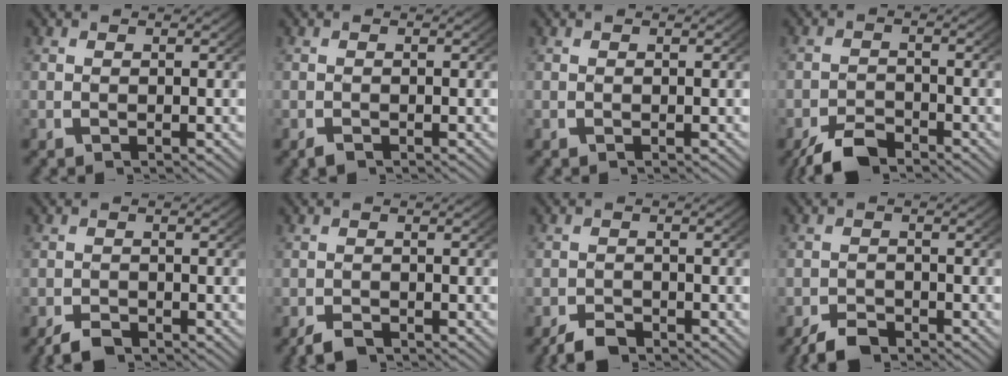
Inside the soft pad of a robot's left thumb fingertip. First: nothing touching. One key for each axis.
{"total": 0.7, "fx": -0.6, "fy": 0.3, "fz": 0.2, "tx": -0.003, "ty": -0.005, "tz": -0.012}
{"total": 0.0}
{"total": 4.1, "fx": -3.4, "fy": 1.6, "fz": 1.6, "tx": -0.030, "ty": -0.013, "tz": -0.058}
{"total": 2.0, "fx": -1.8, "fy": 0.8, "fz": 0.6, "tx": -0.011, "ty": -0.010, "tz": -0.031}
{"total": 1.7, "fx": -1.5, "fy": 0.7, "fz": 0.5, "tx": -0.011, "ty": -0.010, "tz": -0.025}
{"total": 2.4, "fx": -2.1, "fy": 0.9, "fz": 0.6, "tx": -0.008, "ty": -0.010, "tz": -0.038}
{"total": 2.7, "fx": -2.4, "fy": 1.0, "fz": 0.8, "tx": -0.011, "ty": -0.011, "tz": -0.043}